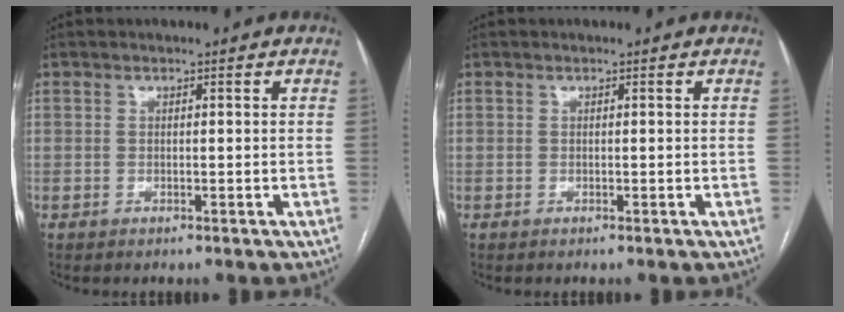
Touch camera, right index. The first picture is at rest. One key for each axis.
{"total": 0.0}